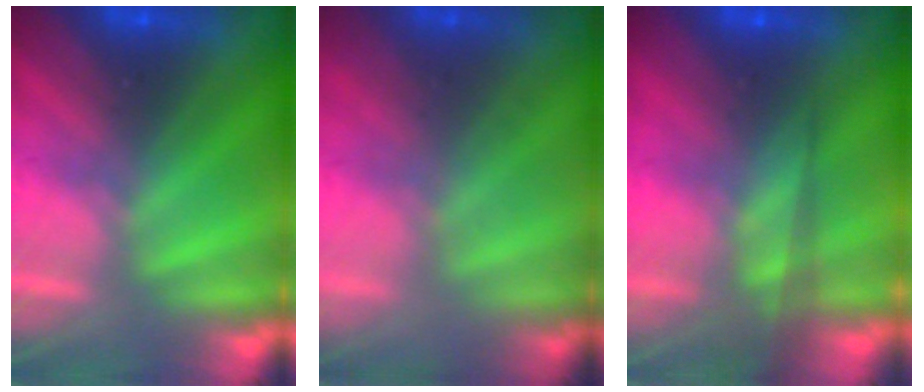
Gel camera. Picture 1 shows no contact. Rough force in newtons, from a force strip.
{"total": 1.5}
{"total": 7.7}